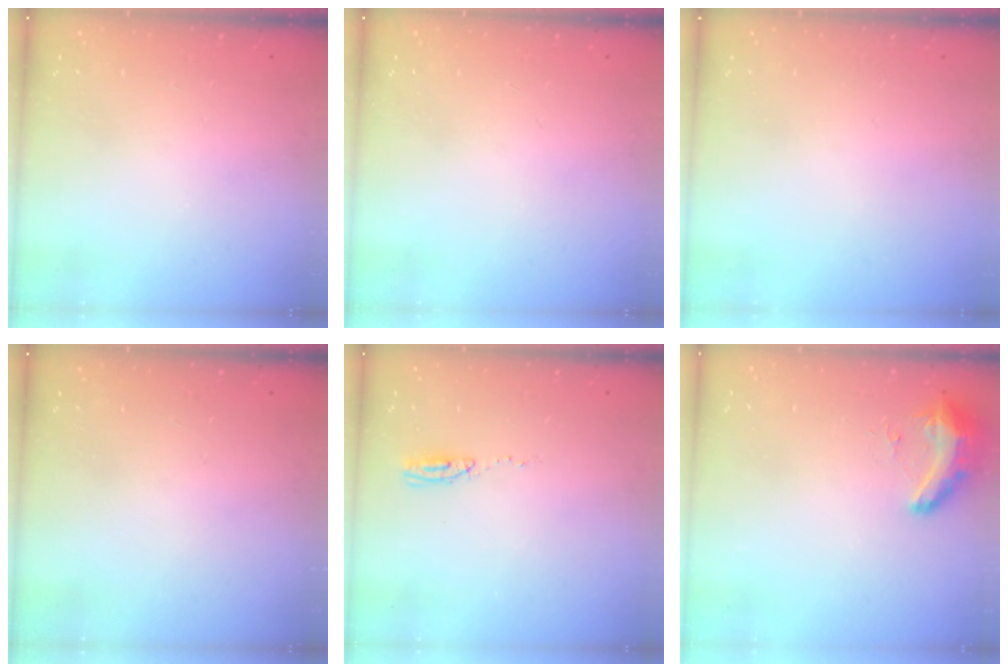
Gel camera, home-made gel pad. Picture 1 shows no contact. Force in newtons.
{"total": 1.0, "press": 0.0, "slide": 1.0}
{"total": 0.0}
{"total": 0.9, "press": 0.0, "slide": 0.9}
{"total": 4.0, "press": 3.9, "slide": 1.2}
{"total": 10.2, "press": 9.3, "slide": 4.2}